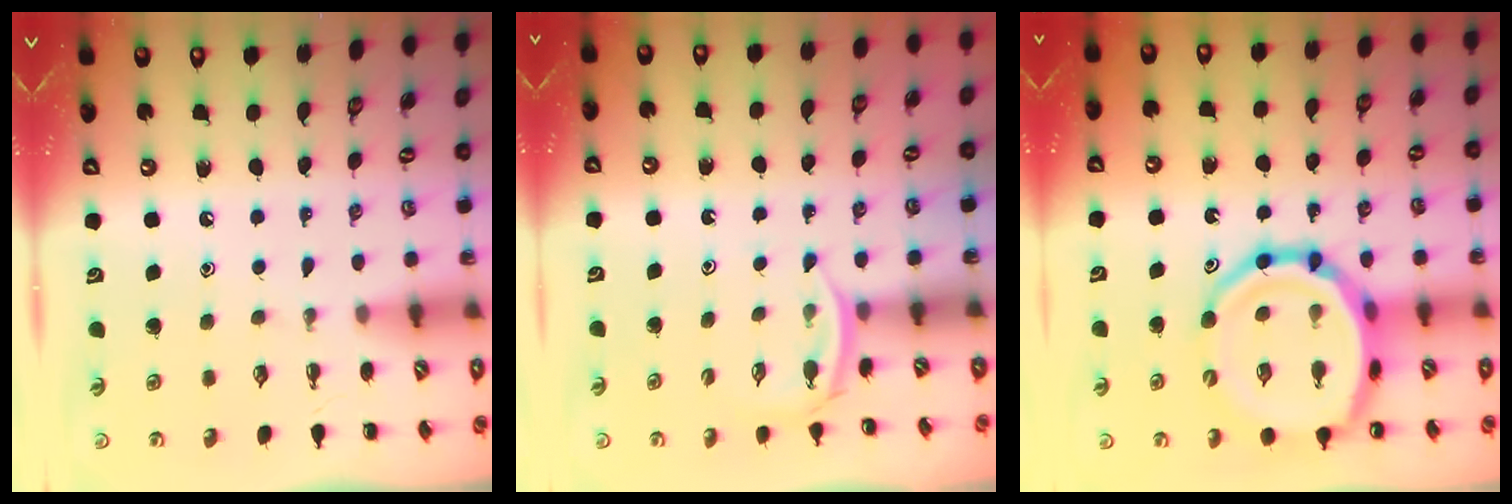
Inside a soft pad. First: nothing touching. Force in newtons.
{"total": 2.6, "press": 2.5, "slide": 0.8}
{"total": 19.4, "press": 18.8, "slide": 4.5}